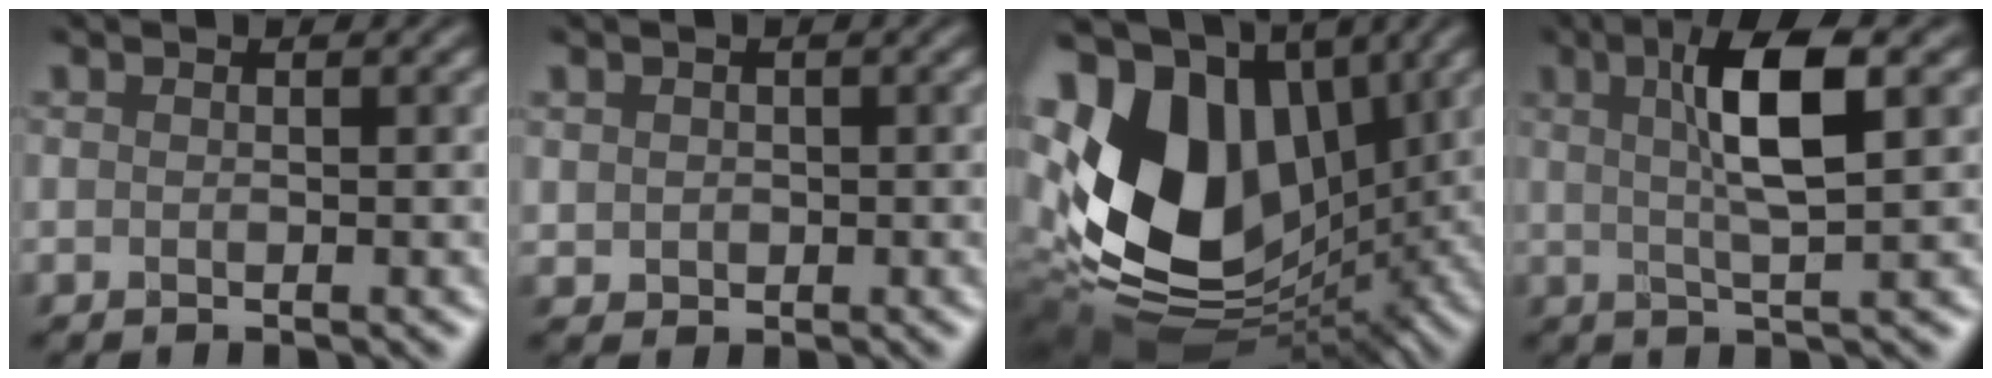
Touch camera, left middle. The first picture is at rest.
{"total": 1.1, "force": [0.6, 0.7, -0.6], "torque": [0.008, -0.002, 0.017]}
{"total": 15.6, "force": [1.8, 10.8, 11.1], "torque": [-0.245, 0.002, 0.035]}
{"total": 5.2, "force": [2.0, 0.6, 4.7], "torque": [-0.083, 0.013, 0.035]}